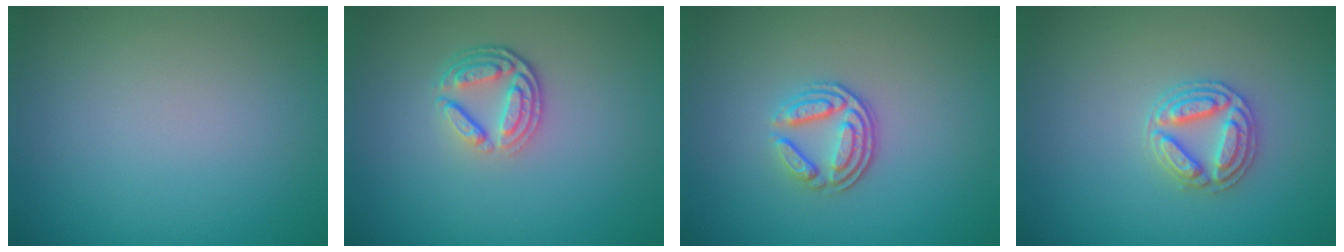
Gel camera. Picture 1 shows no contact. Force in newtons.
{"total": 3.8, "press": 2.8, "slide": 2.5}
{"total": 3.5, "press": 2.7, "slide": 2.2}
{"total": 3.1, "press": 3.0, "slide": 0.7}